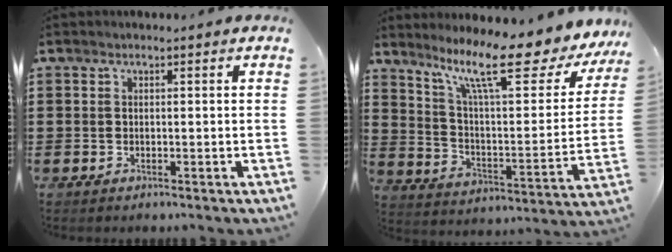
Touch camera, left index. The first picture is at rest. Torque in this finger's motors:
{"motor_torque": [2.14, 0.00, 0.57, 0.21]}